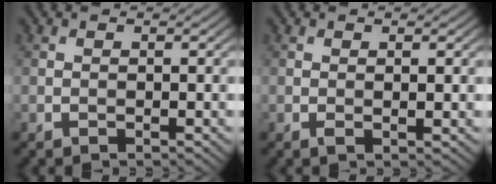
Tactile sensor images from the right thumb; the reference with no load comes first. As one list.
[{"total": 1.0, "force": [0.1, 0.2, 1.0], "torque": [-0.020, -0.001, 0.001]}]